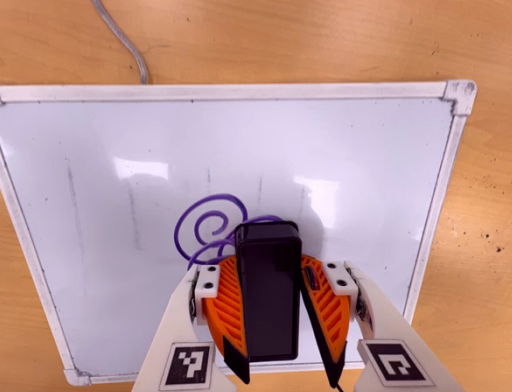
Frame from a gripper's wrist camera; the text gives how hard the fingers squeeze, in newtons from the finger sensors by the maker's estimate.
{"total": 12.1, "left": 13.8, "right": 10.3}